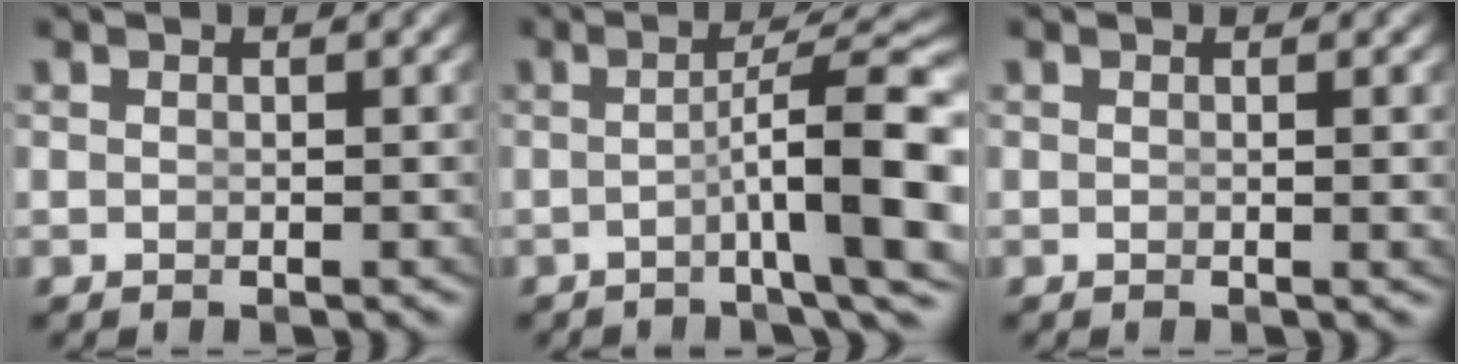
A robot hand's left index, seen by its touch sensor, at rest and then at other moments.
{"total": 8.0, "force": [-2.6, 0.9, 7.5], "torque": [-0.100, 0.000, -0.032]}
{"total": 0.6, "force": [0.2, -0.3, 0.5], "torque": [-0.006, -0.004, 0.004]}